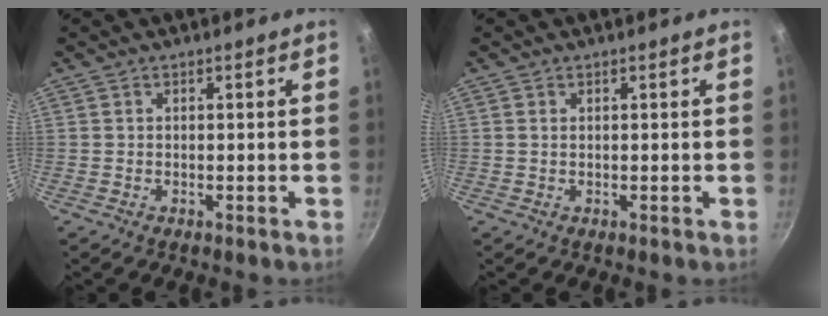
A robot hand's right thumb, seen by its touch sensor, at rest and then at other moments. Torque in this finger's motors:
{"motor_torque": [-0.22, -0.08, -0.09, -0.04, -0.02]}